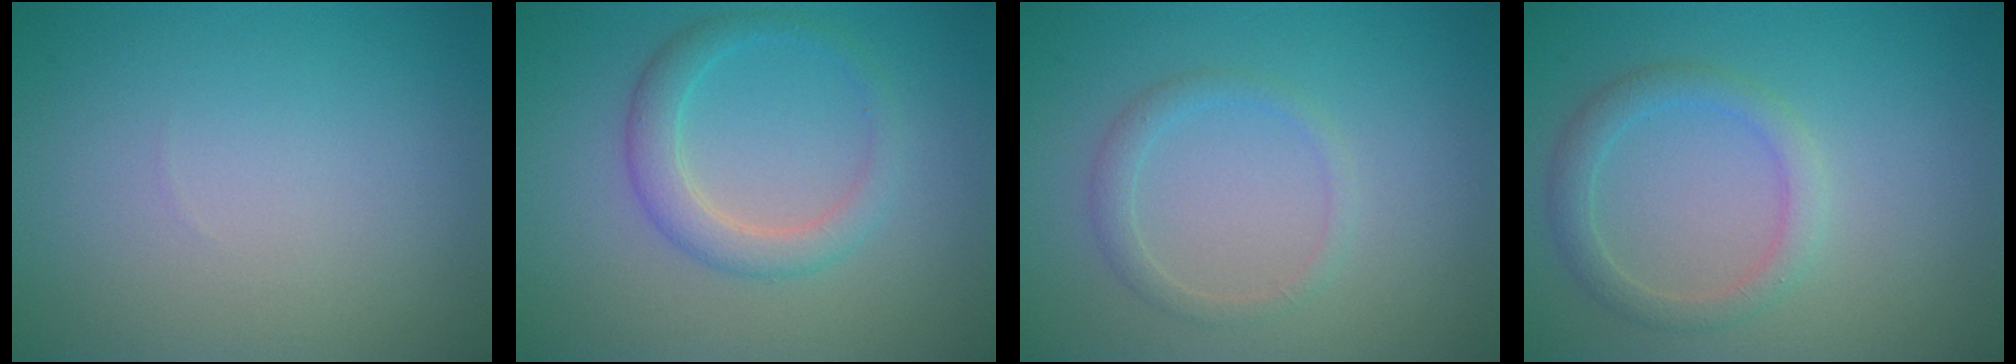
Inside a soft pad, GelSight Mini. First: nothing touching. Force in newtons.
{"total": 2.8, "press": 2.8, "slide": 0.1}
{"total": 1.5, "press": 1.5, "slide": 0.1}
{"total": 2.4, "press": 2.4, "slide": 0.1}